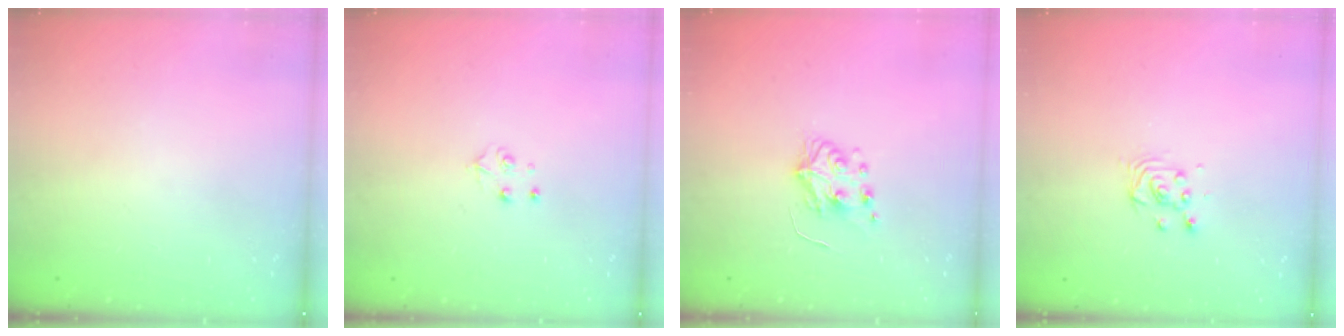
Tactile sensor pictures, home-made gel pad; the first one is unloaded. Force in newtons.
{"total": 3.9, "press": 3.8, "slide": 0.5}
{"total": 5.9, "press": 5.9, "slide": 0.6}
{"total": 3.4, "press": 3.4, "slide": 0.3}